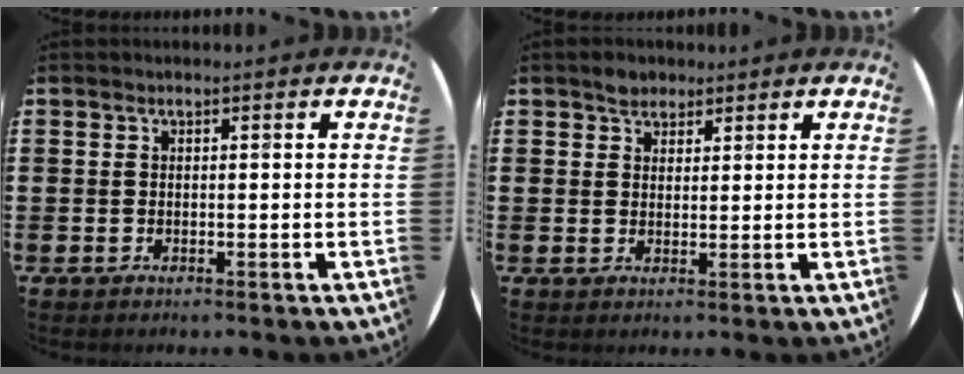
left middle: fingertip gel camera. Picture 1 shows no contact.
{"total": 2.2, "force": [1.9, 1.1, 0.1], "torque": [0.004, 0.001, 0.037]}